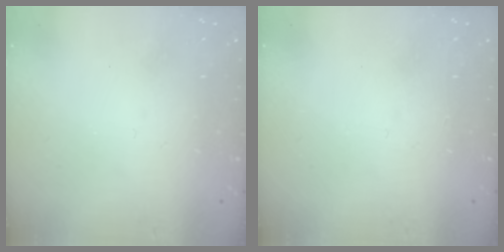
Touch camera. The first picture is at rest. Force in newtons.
{"total": 0.0}